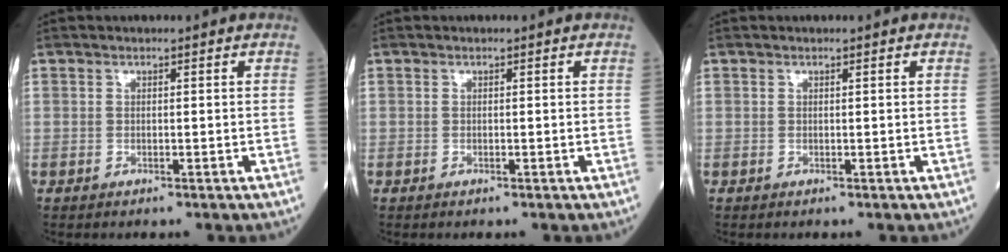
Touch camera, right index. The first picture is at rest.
{"total": 0.0}
{"total": 0.0}